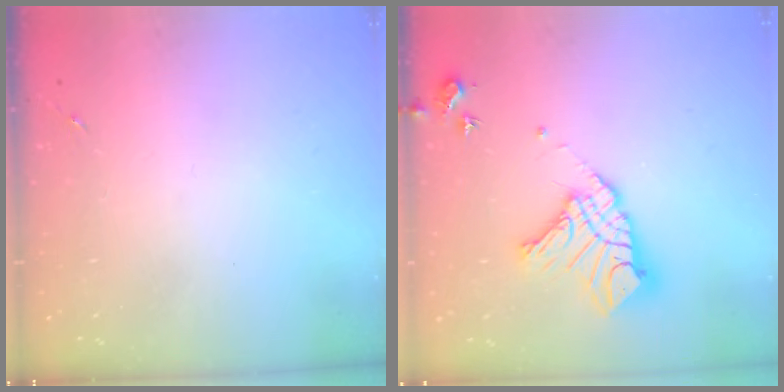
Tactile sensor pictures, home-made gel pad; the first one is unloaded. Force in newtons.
{"total": 16.9, "press": 16.8, "slide": 1.8}